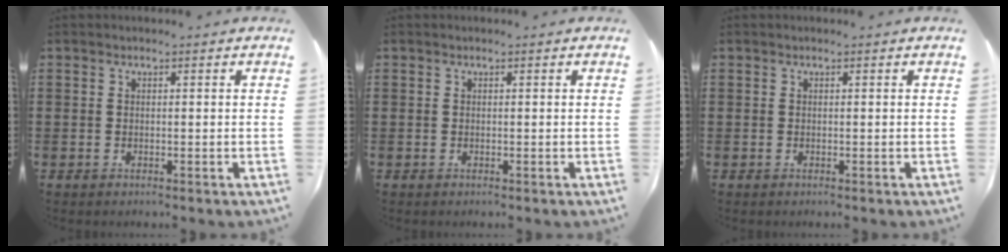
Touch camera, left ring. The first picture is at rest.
{"total": 0.0}
{"total": 0.0}